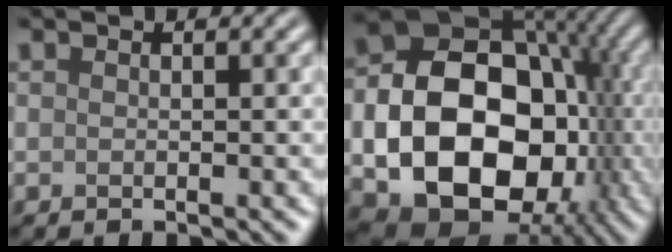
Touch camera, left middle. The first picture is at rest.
{"total": 16.6, "force": [-3.2, 12.1, 10.9], "torque": [-0.163, -0.027, -0.051]}